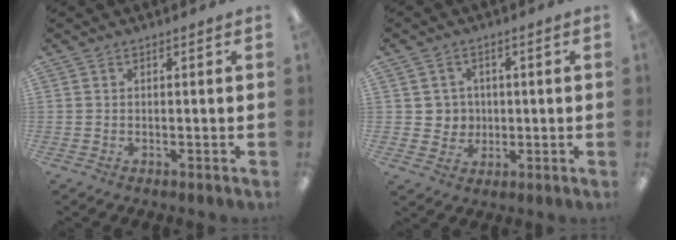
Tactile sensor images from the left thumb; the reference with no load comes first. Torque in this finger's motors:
{"motor_torque": [0.12, 0.18, 0.25, -0.25, 0.00]}